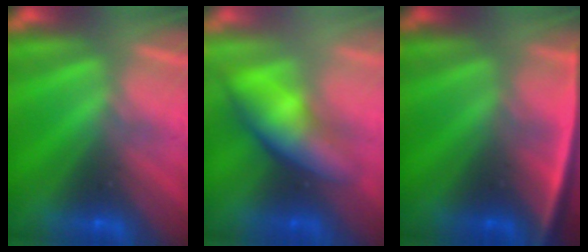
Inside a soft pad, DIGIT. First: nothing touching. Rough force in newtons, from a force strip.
{"total": 3.6}
{"total": 2.5}